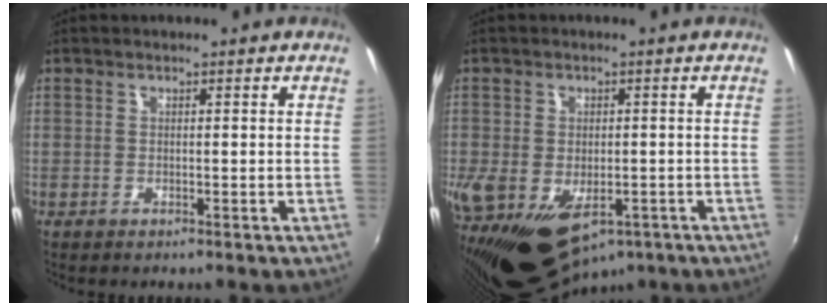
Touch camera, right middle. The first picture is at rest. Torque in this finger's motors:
{"motor_torque": [1.98, -0.16, 1.06, 0.21]}